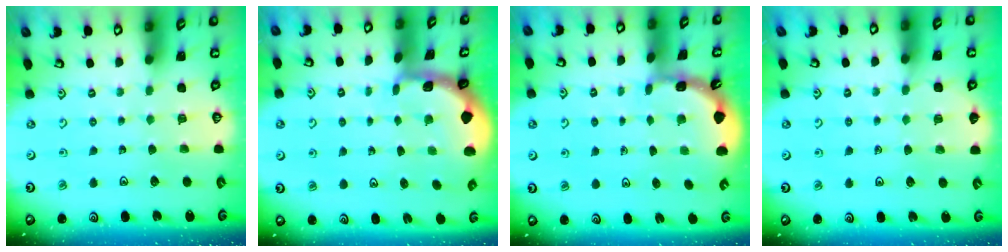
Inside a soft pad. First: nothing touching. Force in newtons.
{"total": 2.3, "press": 2.3, "slide": 0.3}
{"total": 1.9, "press": 1.9, "slide": 0.1}
{"total": 3.7, "press": 3.5, "slide": 1.1}